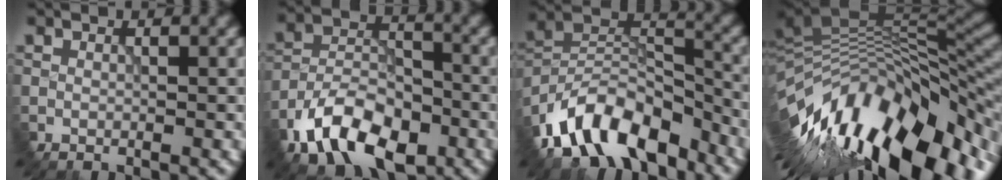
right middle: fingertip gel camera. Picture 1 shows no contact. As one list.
[{"total": 8.1, "force": [-4.7, 4.5, 4.7], "torque": [-0.092, 0.006, -0.089]}, {"total": 10.6, "force": [-7.6, 5.1, 5.4], "torque": [-0.097, 0.018, -0.148]}, {"total": 16.6, "force": [-6.2, 7.3, 13.5], "torque": [-0.221, 0.001, -0.094]}]